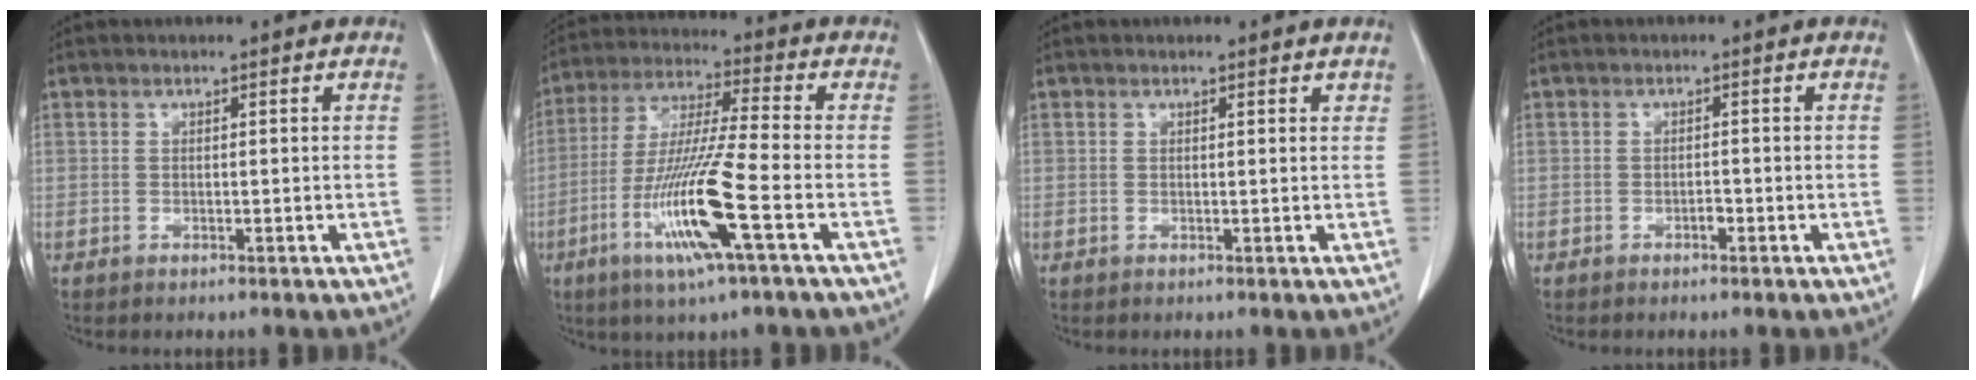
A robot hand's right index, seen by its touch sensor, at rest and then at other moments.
{"total": 14.2, "force": [-5.3, -0.4, 13.1], "torque": [-0.270, -0.019, -0.104]}
{"total": 0.8, "force": [0.7, 0.3, 0.4], "torque": [-0.005, -0.002, 0.005]}
{"total": 0.9, "force": [-0.6, 0.4, 0.6], "torque": [-0.010, 0.002, -0.009]}